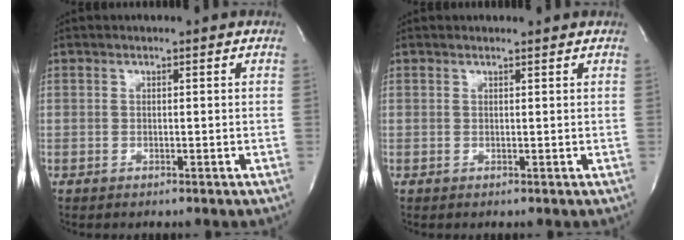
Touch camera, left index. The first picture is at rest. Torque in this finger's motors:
{"motor_torque": [0.10, -0.15, -0.13, -0.01]}